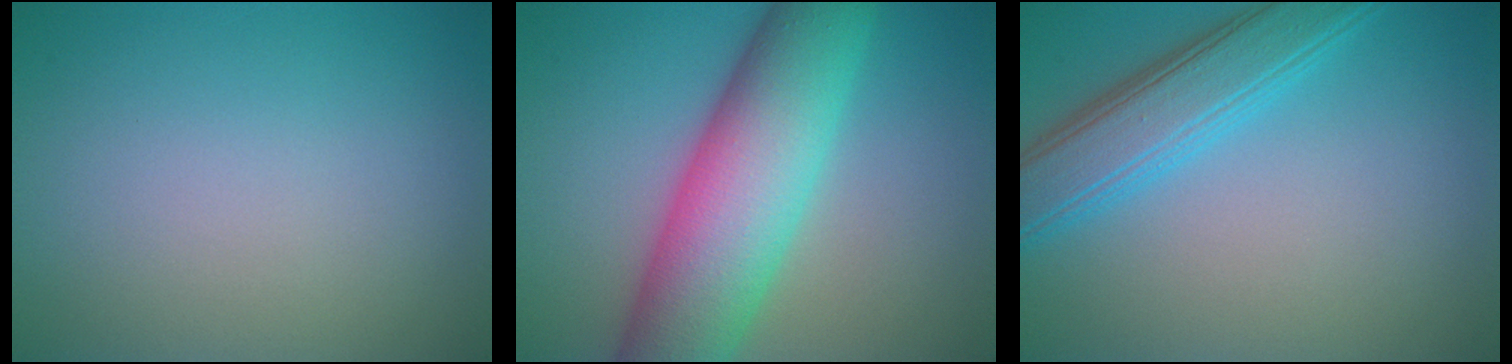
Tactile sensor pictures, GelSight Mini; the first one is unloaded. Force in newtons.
{"total": 11.1, "press": 11.1, "slide": 0.5}
{"total": 5.3, "press": 5.3, "slide": 0.3}